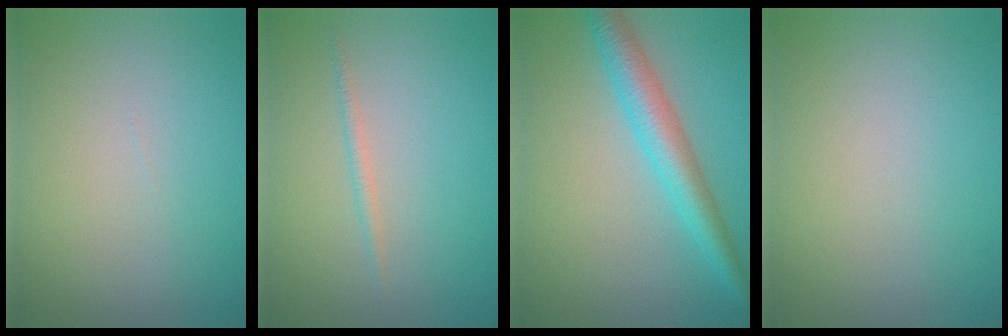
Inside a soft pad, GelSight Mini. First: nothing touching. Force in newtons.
{"total": 0.8, "press": 0.8, "slide": 0.0}
{"total": 4.8, "press": 4.8, "slide": 0.1}
{"total": 0.0}